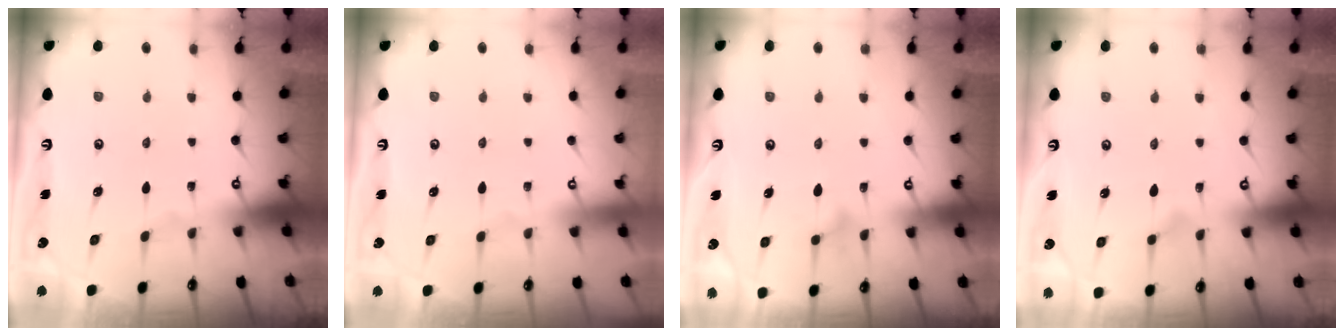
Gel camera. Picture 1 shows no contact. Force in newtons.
{"total": 3.9, "press": 3.9, "slide": 0.1}
{"total": 10.6, "press": 10.6, "slide": 0.5}
{"total": 7.1, "press": 7.0, "slide": 1.1}